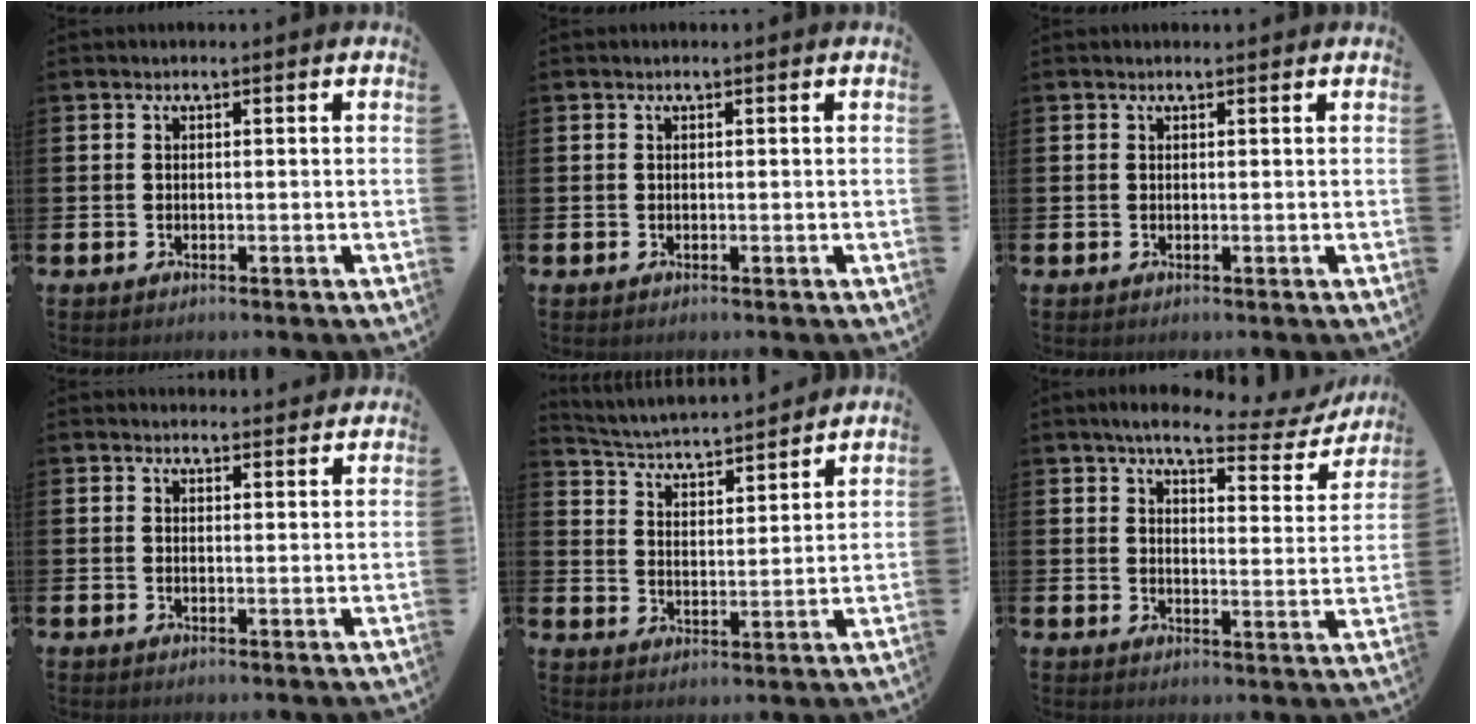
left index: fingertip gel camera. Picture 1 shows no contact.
{"total": 0.0}
{"total": 0.5, "force": [0.5, 0.1, 0.1], "torque": [0.009, -0.004, 0.007]}
{"total": 2.5, "force": [2.4, 0.5, -0.1], "torque": [0.009, -0.016, 0.042]}
{"total": 4.3, "force": [4.2, 0.4, 0.7], "torque": [-0.036, -0.043, 0.066]}
{"total": 5.8, "force": [4.8, 1.4, 2.9], "torque": [-0.054, -0.031, 0.074]}